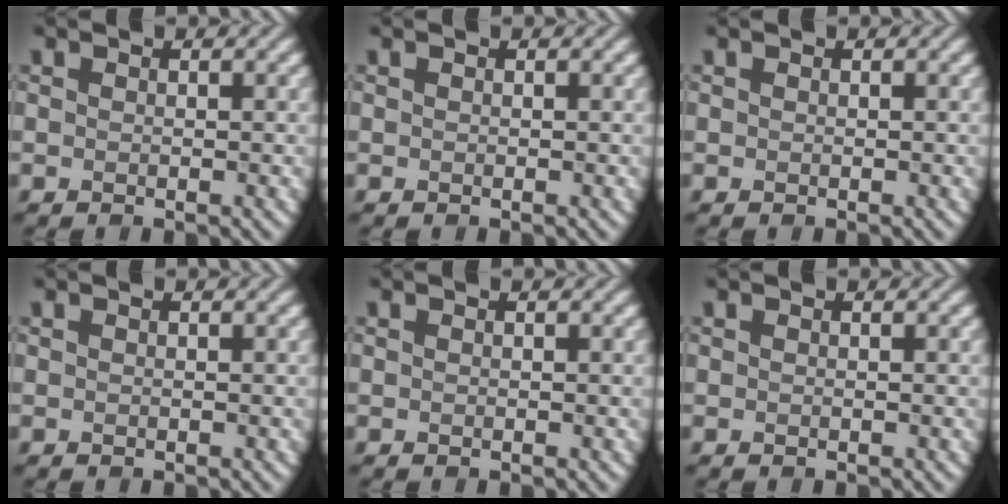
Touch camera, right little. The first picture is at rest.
{"total": 0.0}
{"total": 0.0}
{"total": 0.0}
{"total": 0.0}
{"total": 0.0}